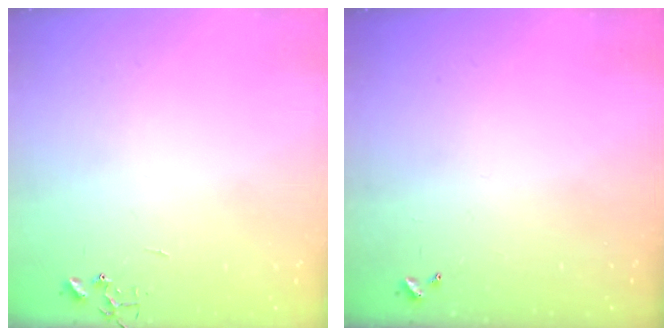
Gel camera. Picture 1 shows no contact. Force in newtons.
{"total": 0.0}